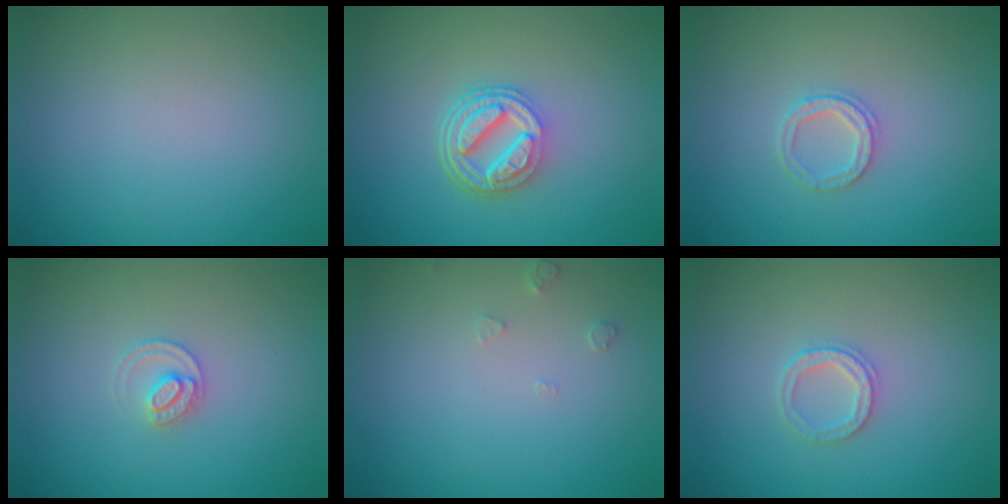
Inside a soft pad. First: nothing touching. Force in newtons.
{"total": 5.2, "press": 3.7, "slide": 3.6}
{"total": 1.9, "press": 1.8, "slide": 0.4}
{"total": 1.7, "press": 1.7, "slide": 0.1}
{"total": 0.9, "press": 0.9, "slide": 0.2}
{"total": 1.9, "press": 1.8, "slide": 0.4}